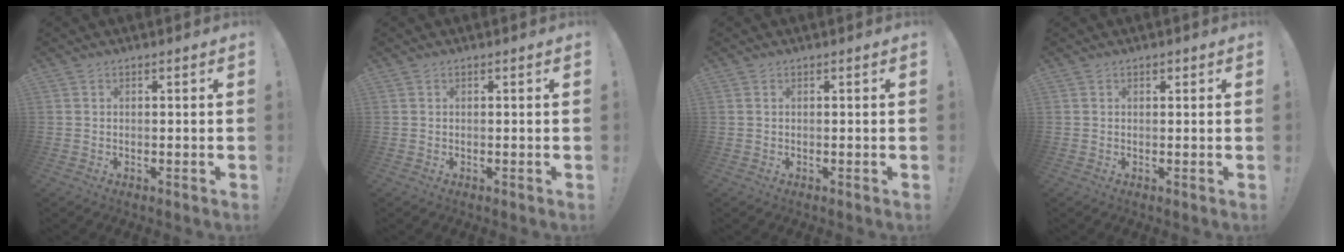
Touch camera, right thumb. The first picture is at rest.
{"total": 0.0}
{"total": 0.0}
{"total": 0.6, "force": [0.4, 0.5, 0.2], "torque": [0.004, -0.002, 0.005]}